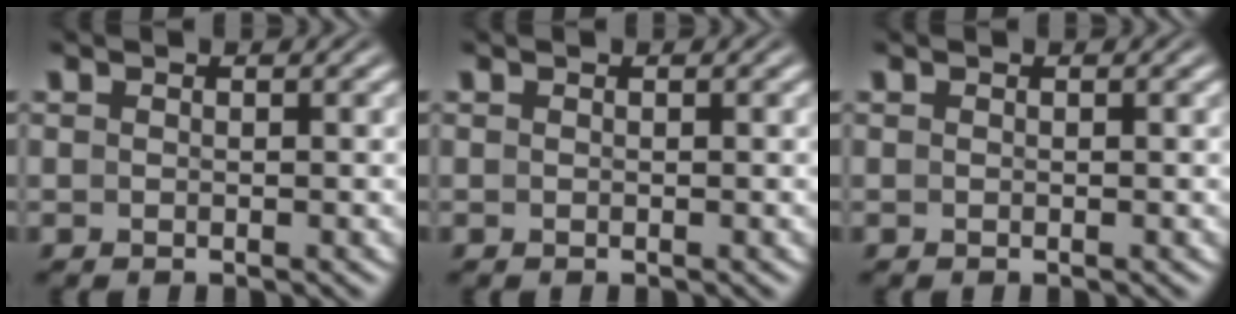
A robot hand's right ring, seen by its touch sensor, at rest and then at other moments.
{"total": 0.0}
{"total": 0.0}